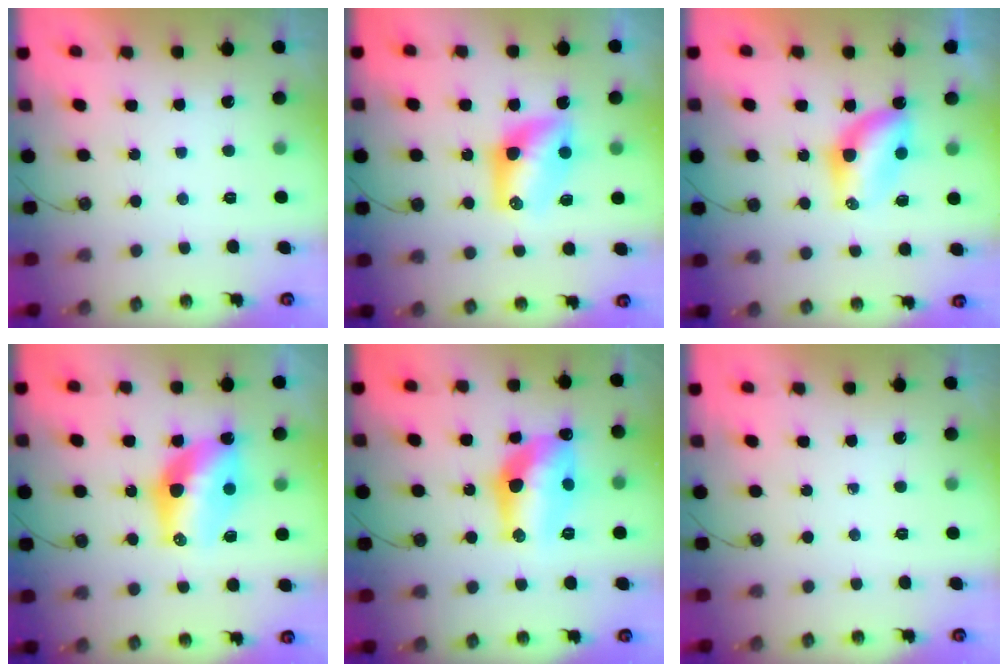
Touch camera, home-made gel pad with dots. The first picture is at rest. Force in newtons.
{"total": 10.9, "press": 10.0, "slide": 4.3}
{"total": 6.5, "press": 6.5, "slide": 0.2}
{"total": 12.5, "press": 12.5, "slide": 1.0}
{"total": 17.1, "press": 16.4, "slide": 4.8}
{"total": 0.0}